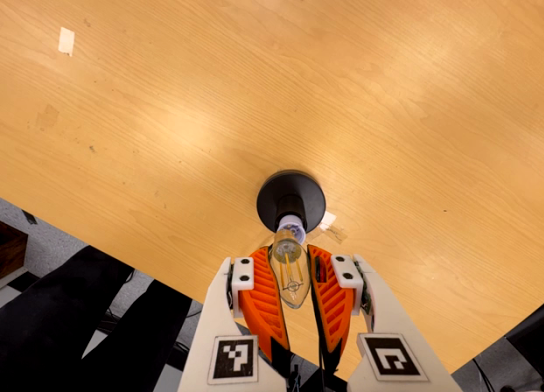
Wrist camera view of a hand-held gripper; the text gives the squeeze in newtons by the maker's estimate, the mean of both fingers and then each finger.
{"total": 20.5, "left": 25.6, "right": 15.3}